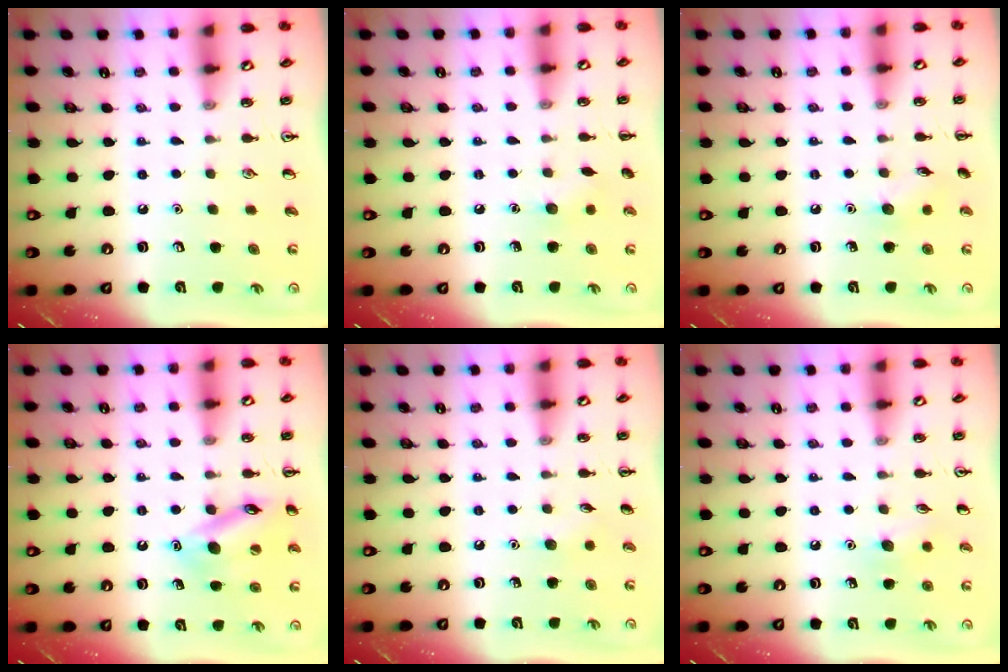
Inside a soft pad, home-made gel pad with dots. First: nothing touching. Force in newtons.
{"total": 5.0, "press": 4.8, "slide": 1.4}
{"total": 7.1, "press": 7.0, "slide": 1.5}
{"total": 13.8, "press": 13.8, "slide": 1.5}
{"total": 4.5, "press": 4.2, "slide": 1.4}
{"total": 6.7, "press": 6.4, "slide": 2.1}